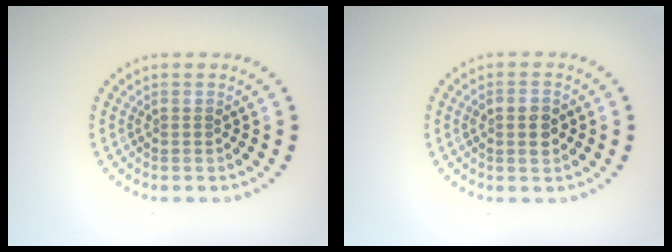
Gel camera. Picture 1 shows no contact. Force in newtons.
{"total": 2.0, "press": 2.0, "slide": 0.2}